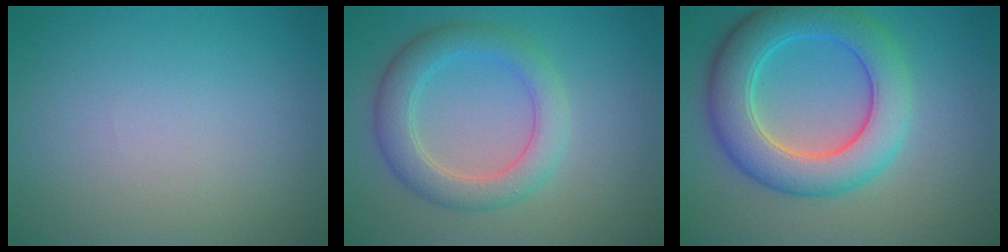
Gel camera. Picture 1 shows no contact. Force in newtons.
{"total": 4.3, "press": 4.3, "slide": 0.1}
{"total": 7.5, "press": 7.5, "slide": 0.2}